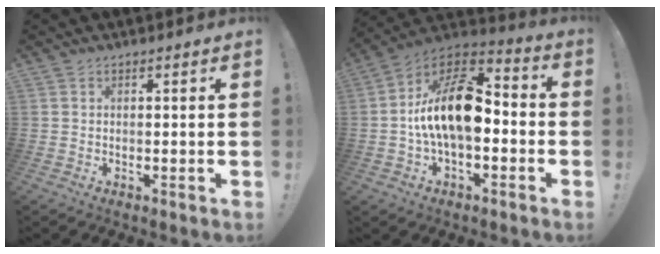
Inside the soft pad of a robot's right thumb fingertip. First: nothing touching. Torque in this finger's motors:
{"motor_torque": [2.67, 2.33, 0.17, 0.00, 0.15]}